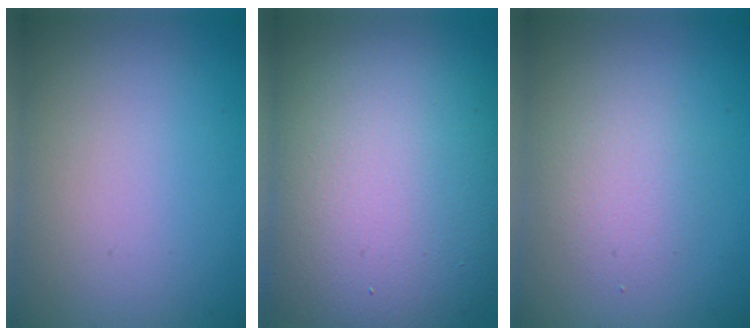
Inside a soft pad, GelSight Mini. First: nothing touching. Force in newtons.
{"total": 15.8, "press": 15.8, "slide": 0.9}
{"total": 2.2, "press": 2.2, "slide": 0.2}